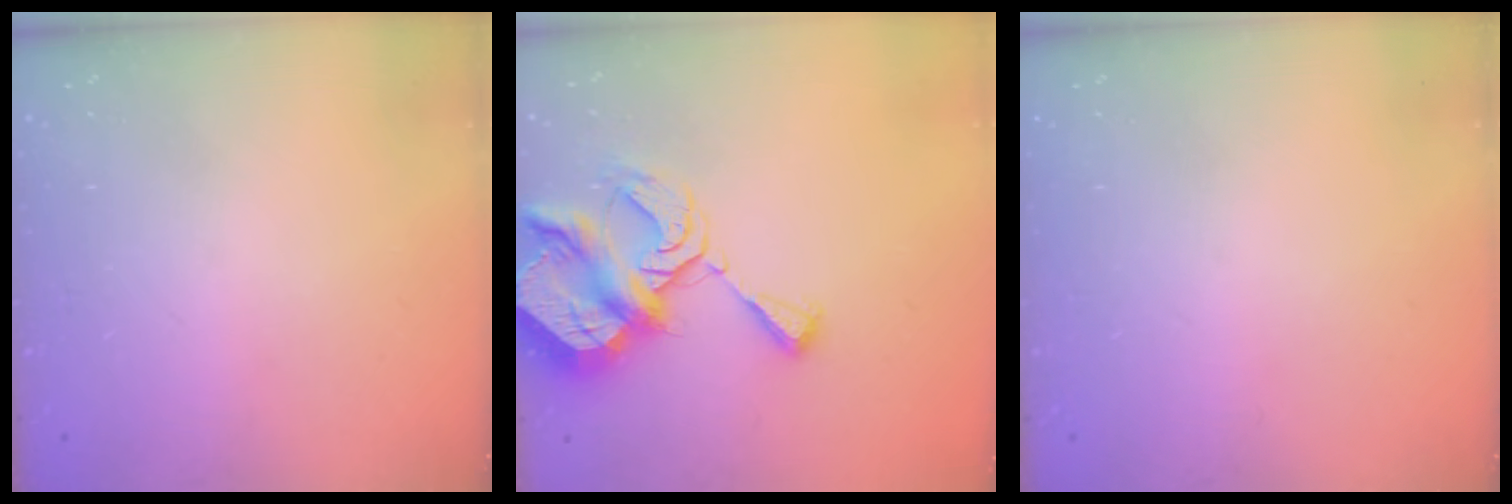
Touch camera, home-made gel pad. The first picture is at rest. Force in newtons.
{"total": 10.7, "press": 10.6, "slide": 1.0}
{"total": 0.0}